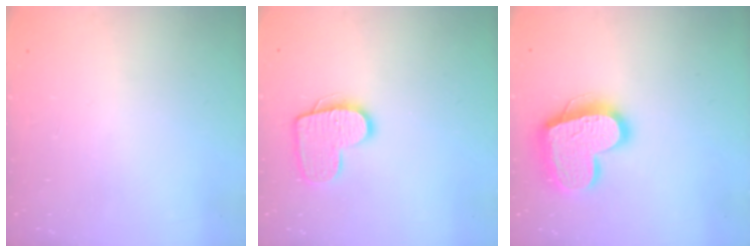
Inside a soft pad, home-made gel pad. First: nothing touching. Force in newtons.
{"total": 11.8, "press": 11.8, "slide": 0.6}
{"total": 17.5, "press": 17.4, "slide": 1.6}